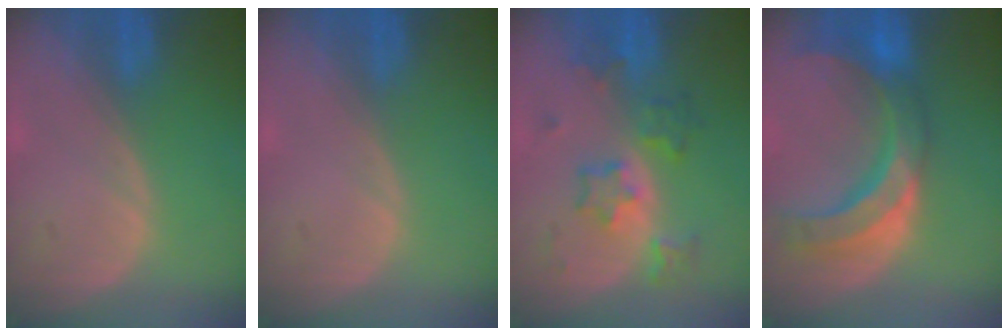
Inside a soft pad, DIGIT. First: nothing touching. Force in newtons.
{"total": 0.0}
{"total": 6.2, "press": 5.9, "slide": 1.7}
{"total": 11.1, "press": 9.5, "slide": 5.7}